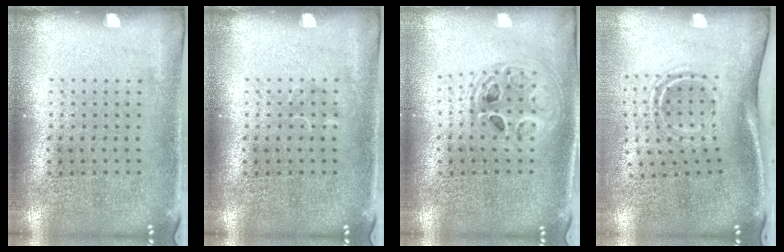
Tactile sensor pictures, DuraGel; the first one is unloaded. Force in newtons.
{"total": 0.5, "press": 0.5, "slide": 0.1}
{"total": 1.7, "press": 1.4, "slide": 0.9}
{"total": 1.8, "press": 1.1, "slide": 1.4}